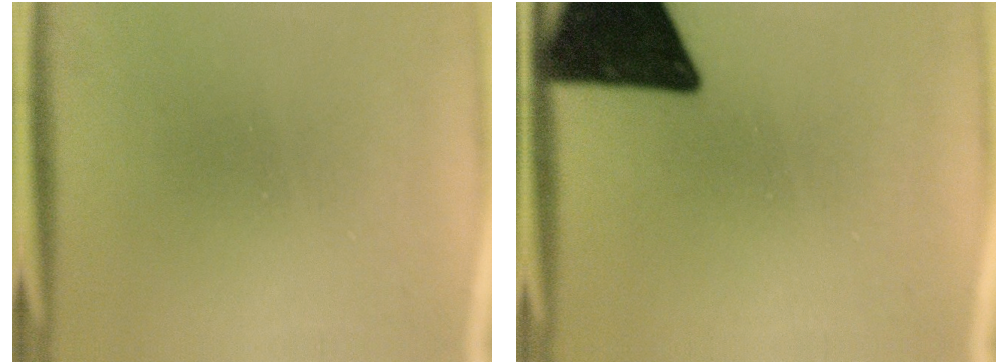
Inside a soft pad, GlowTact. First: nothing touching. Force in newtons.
{"total": 18.5}